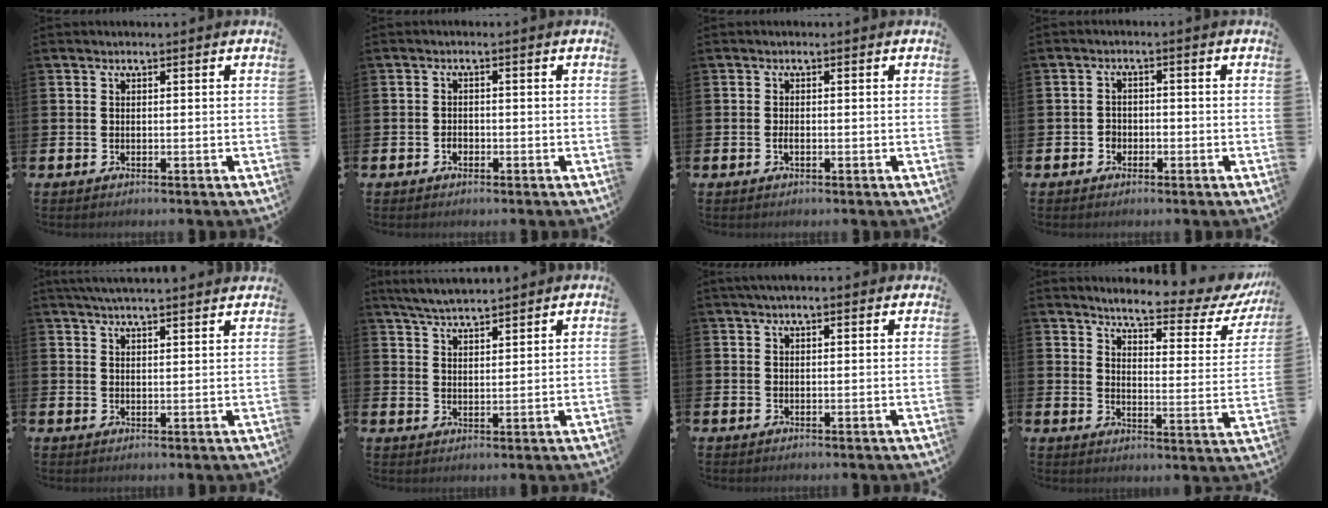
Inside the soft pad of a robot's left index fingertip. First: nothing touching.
{"total": 1.2, "force": [-0.6, 1.0, 0.5], "torque": [-0.009, 0.002, -0.014]}
{"total": 0.8, "force": [-0.3, 0.4, 0.7], "torque": [-0.019, 0.002, -0.004]}
{"total": 1.8, "force": [-1.0, 1.5, 0.4], "torque": [-0.008, 0.003, -0.022]}
{"total": 4.1, "force": [4.0, -0.1, 0.9], "torque": [-0.021, -0.013, 0.072]}
{"total": 4.7, "force": [4.6, 0.4, 0.9], "torque": [-0.026, -0.019, 0.084]}
{"total": 1.6, "force": [1.3, 0.3, 0.8], "torque": [-0.005, 0.001, 0.021]}
{"total": 4.9, "force": [4.2, 0.9, 2.2], "torque": [-0.050, -0.037, 0.060]}